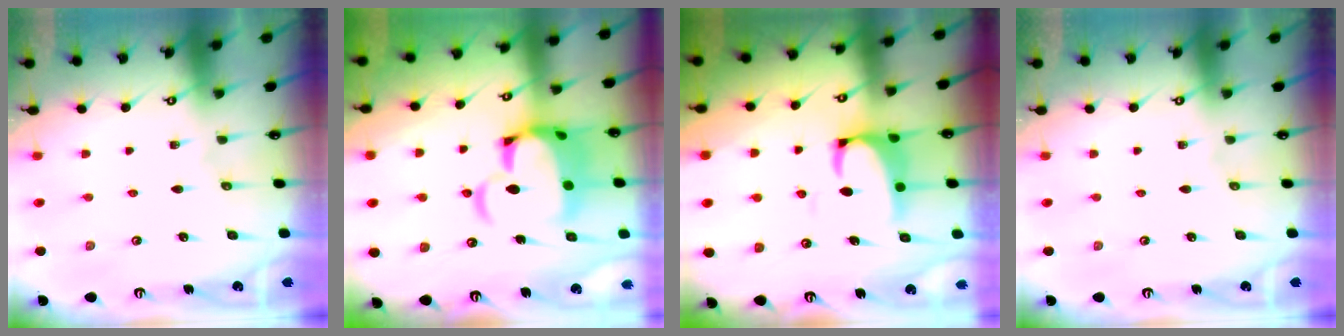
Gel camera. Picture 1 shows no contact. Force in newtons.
{"total": 10.7, "press": 10.6, "slide": 1.9}
{"total": 2.4, "press": 2.3, "slide": 0.9}
{"total": 0.0}